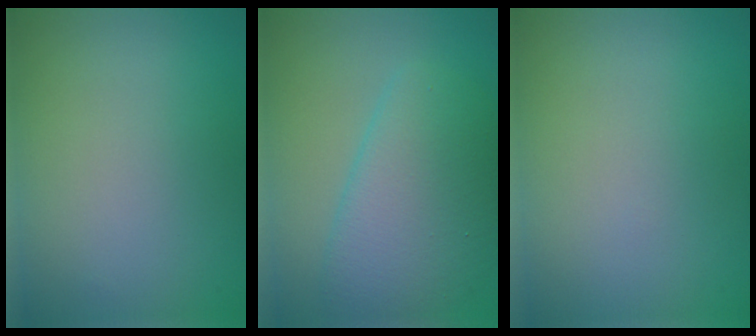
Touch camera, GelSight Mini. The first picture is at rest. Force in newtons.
{"total": 6.1, "press": 6.1, "slide": 0.1}
{"total": 0.0}